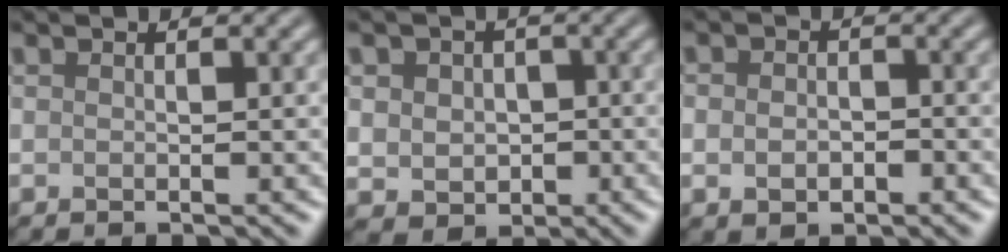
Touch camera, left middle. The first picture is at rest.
{"total": 4.4, "force": [0.2, 3.8, 2.3], "torque": [-0.035, 0.004, -0.008]}
{"total": 2.2, "force": [-0.5, 1.6, 1.4], "torque": [-0.017, -0.004, -0.010]}